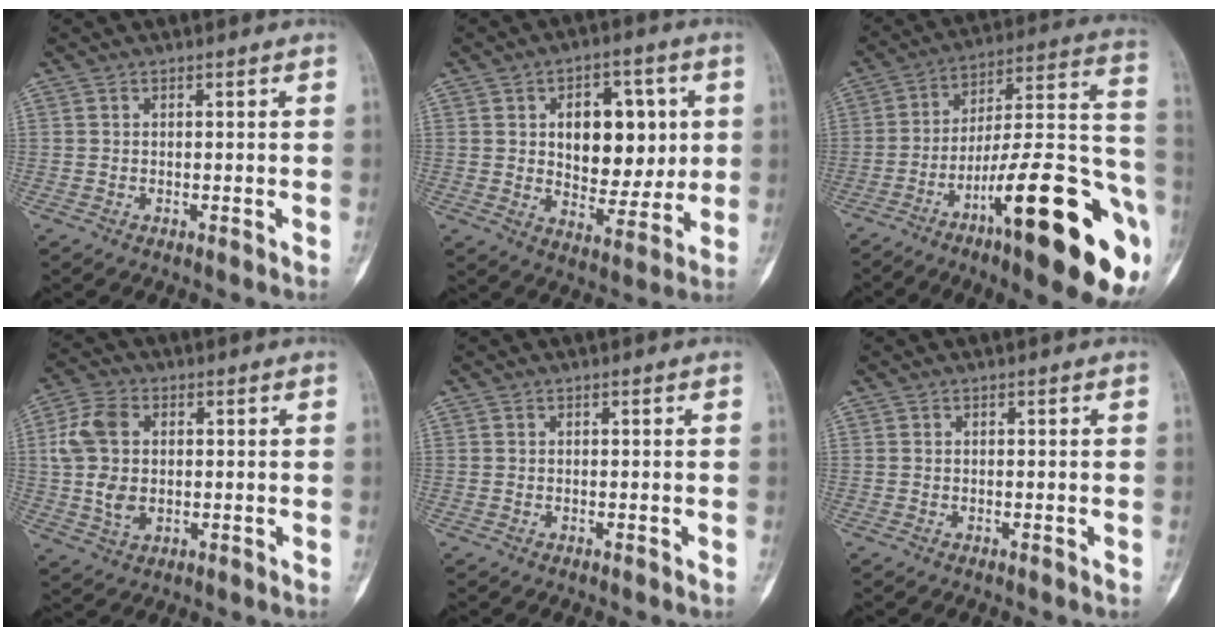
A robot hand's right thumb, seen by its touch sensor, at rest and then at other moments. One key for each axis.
{"total": 14.9, "fx": 2.7, "fy": 9.5, "fz": 11.2, "tx": -0.101, "ty": -0.007, "tz": 0.044}
{"total": 28.4, "fx": -12.6, "fy": 6.5, "fz": 24.6, "tx": -0.288, "ty": 0.069, "tz": -0.190}
{"total": 9.8, "fx": 0.8, "fy": 6.8, "fz": 7.0, "tx": -0.134, "ty": 0.007, "tz": 0.018}
{"total": 0.0}
{"total": 0.0}